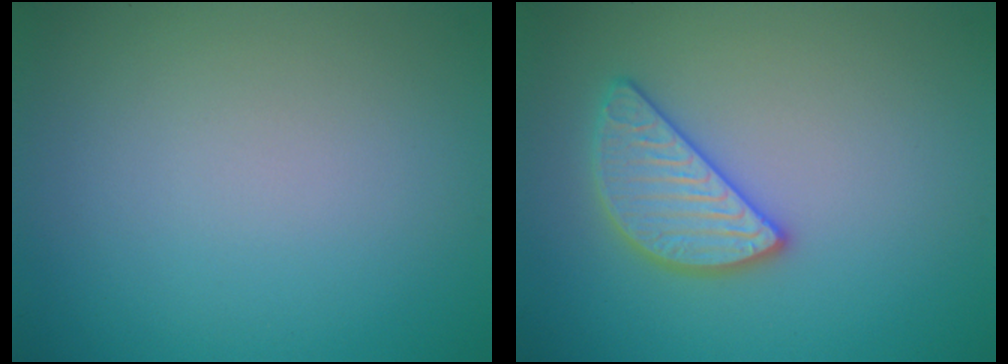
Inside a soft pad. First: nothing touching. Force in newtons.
{"total": 3.1, "press": 3.1, "slide": 0.3}